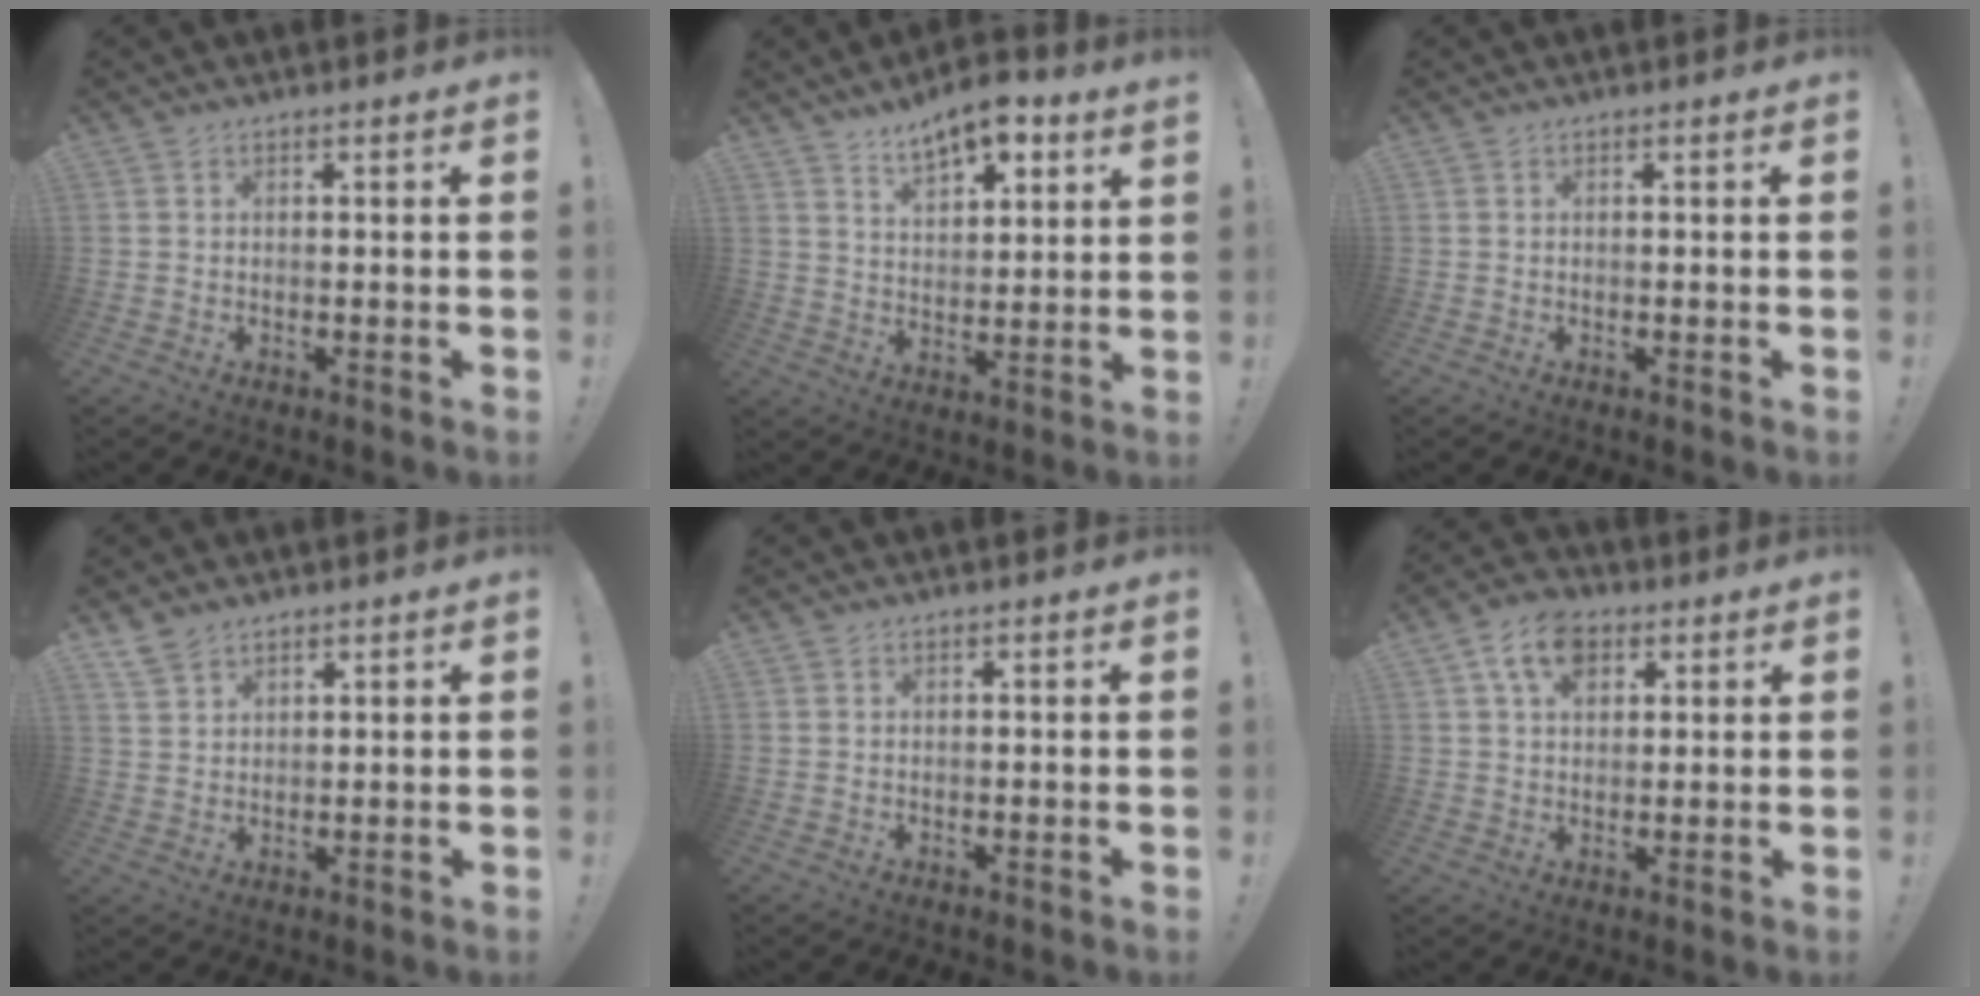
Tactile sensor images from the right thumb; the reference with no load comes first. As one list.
[{"total": 9.1, "force": [6.8, 3.3, 5.1], "torque": [-0.076, -0.039, 0.121]}, {"total": 0.0}, {"total": 4.5, "force": [3.7, 2.3, 1.2], "torque": [-0.018, -0.021, 0.071]}, {"total": 0.0}, {"total": 9.5, "force": [4.4, 6.3, 5.6], "torque": [-0.090, -0.001, 0.082]}]